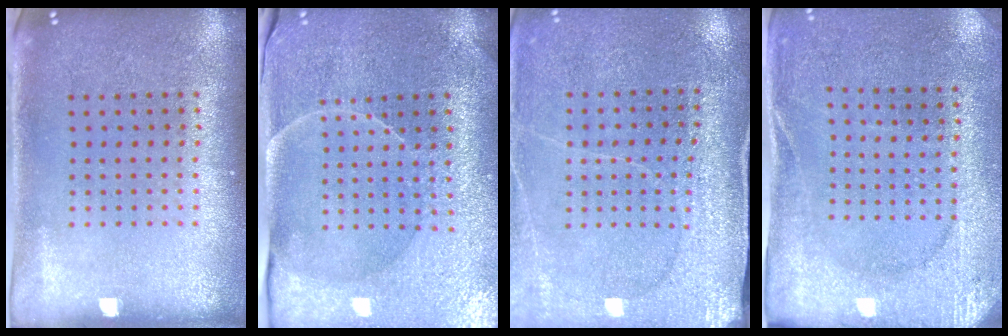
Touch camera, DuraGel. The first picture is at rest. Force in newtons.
{"total": 3.8, "press": 3.7, "slide": 0.8}
{"total": 3.0, "press": 3.0, "slide": 0.1}
{"total": 2.6, "press": 2.5, "slide": 0.6}